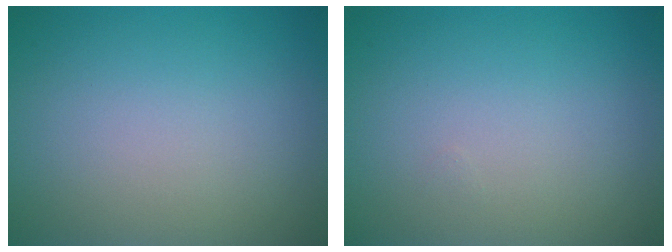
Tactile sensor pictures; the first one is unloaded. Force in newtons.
{"total": 0.0}